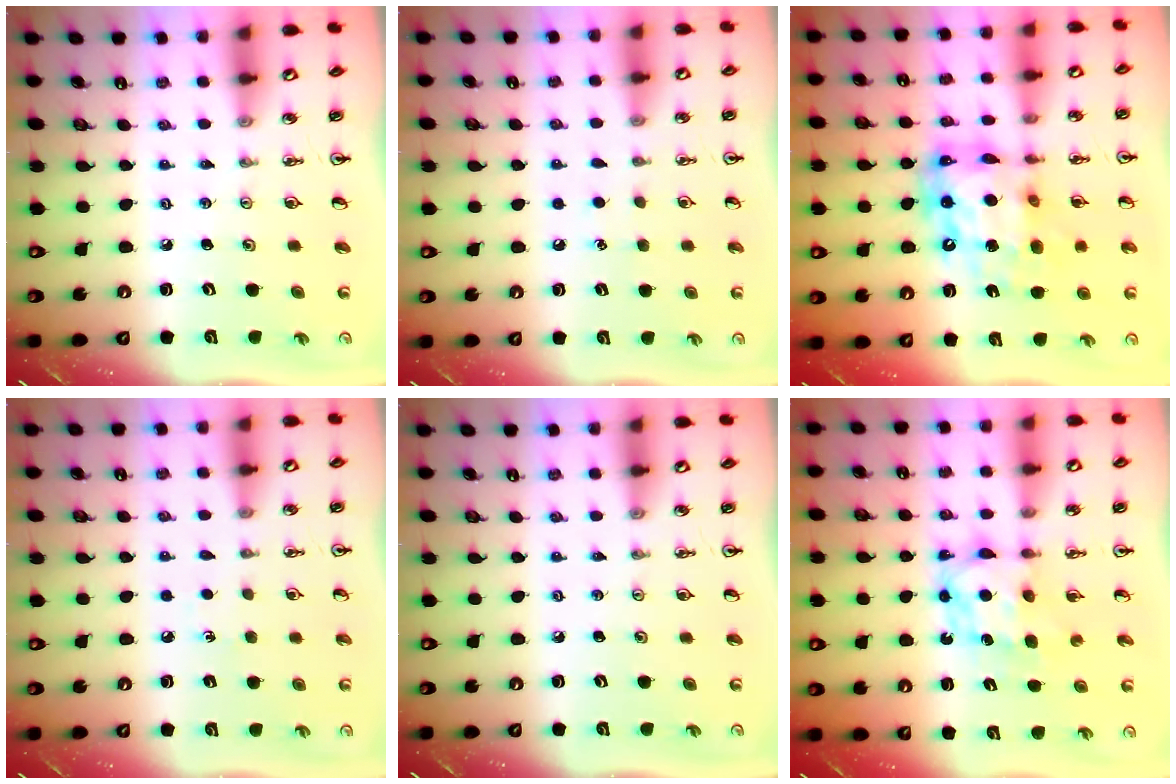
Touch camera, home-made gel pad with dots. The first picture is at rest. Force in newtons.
{"total": 4.9, "press": 4.9, "slide": 0.6}
{"total": 16.2, "press": 16.2, "slide": 1.6}
{"total": 4.1, "press": 4.0, "slide": 0.5}
{"total": 0.0}
{"total": 7.1, "press": 7.1, "slide": 0.4}